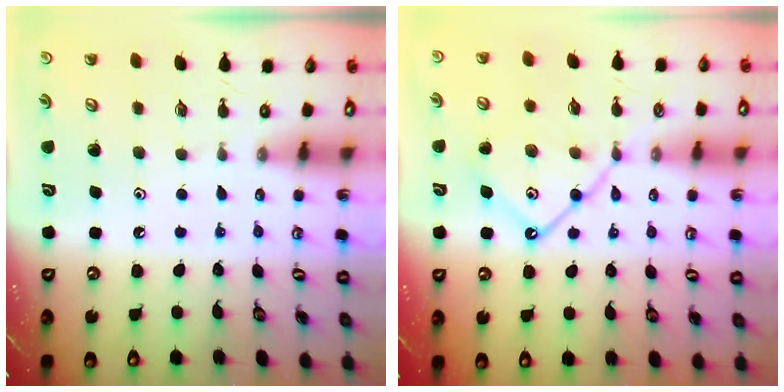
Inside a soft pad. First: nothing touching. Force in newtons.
{"total": 12.4, "press": 12.4, "slide": 1.3}